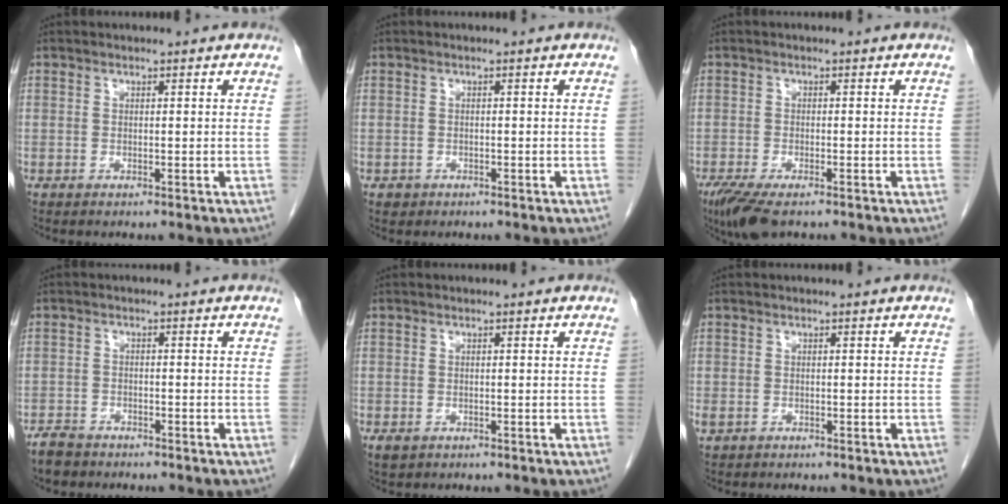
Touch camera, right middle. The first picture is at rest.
{"total": 1.0, "force": [-0.5, 0.9, 0.0], "torque": [-0.001, 0.003, -0.004]}
{"total": 6.3, "force": [-4.5, 1.9, 4.1], "torque": [-0.075, -0.015, -0.075]}
{"total": 3.4, "force": [-2.9, 1.5, 0.9], "torque": [-0.022, -0.002, -0.049]}
{"total": 1.3, "force": [-0.6, 1.0, 0.7], "torque": [-0.013, 0.000, 0.000]}
{"total": 1.1, "force": [-0.4, 0.9, 0.6], "torque": [-0.016, 0.000, -0.001]}